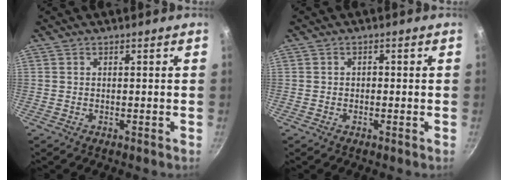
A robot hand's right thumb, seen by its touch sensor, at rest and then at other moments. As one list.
[{"total": 0.8, "force": [-0.3, 0.7, 0.4], "torque": [-0.005, 0.002, -0.006]}]